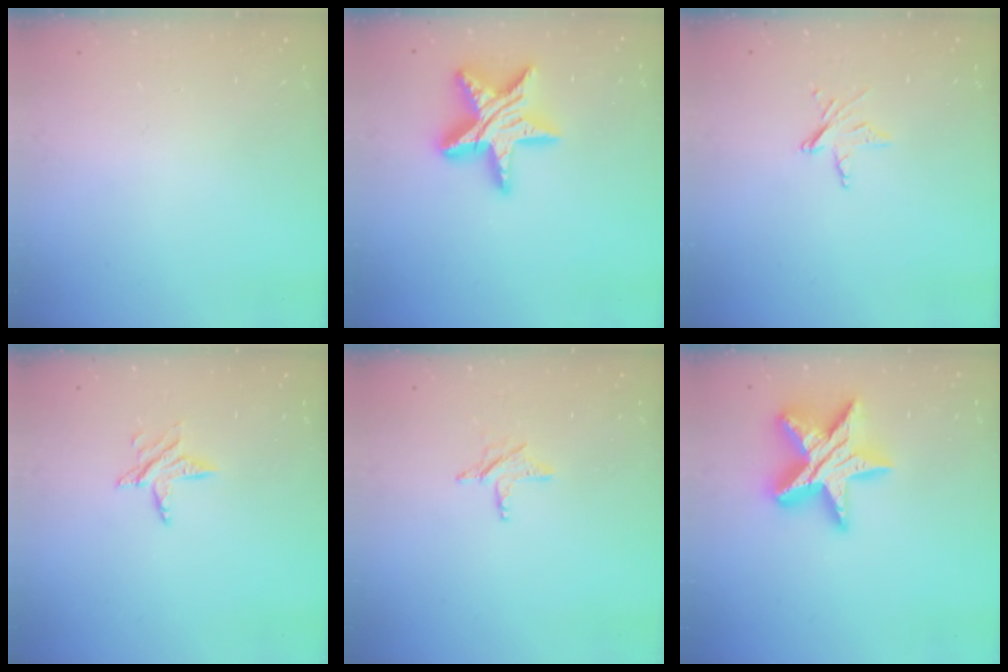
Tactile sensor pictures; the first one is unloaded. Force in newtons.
{"total": 17.4, "press": 17.3, "slide": 1.5}
{"total": 5.4, "press": 5.4, "slide": 0.2}
{"total": 5.9, "press": 5.9, "slide": 0.6}
{"total": 3.9, "press": 3.9, "slide": 0.3}
{"total": 19.0, "press": 18.9, "slide": 1.7}